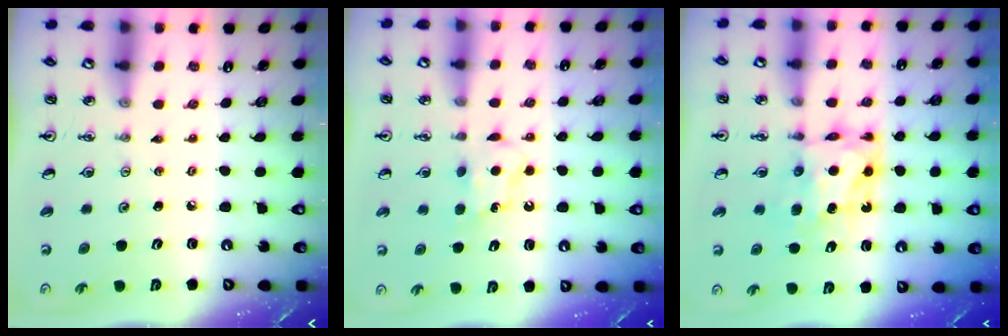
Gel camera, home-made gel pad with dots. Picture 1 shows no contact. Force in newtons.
{"total": 5.5, "press": 5.5, "slide": 0.6}
{"total": 6.9, "press": 6.9, "slide": 0.4}